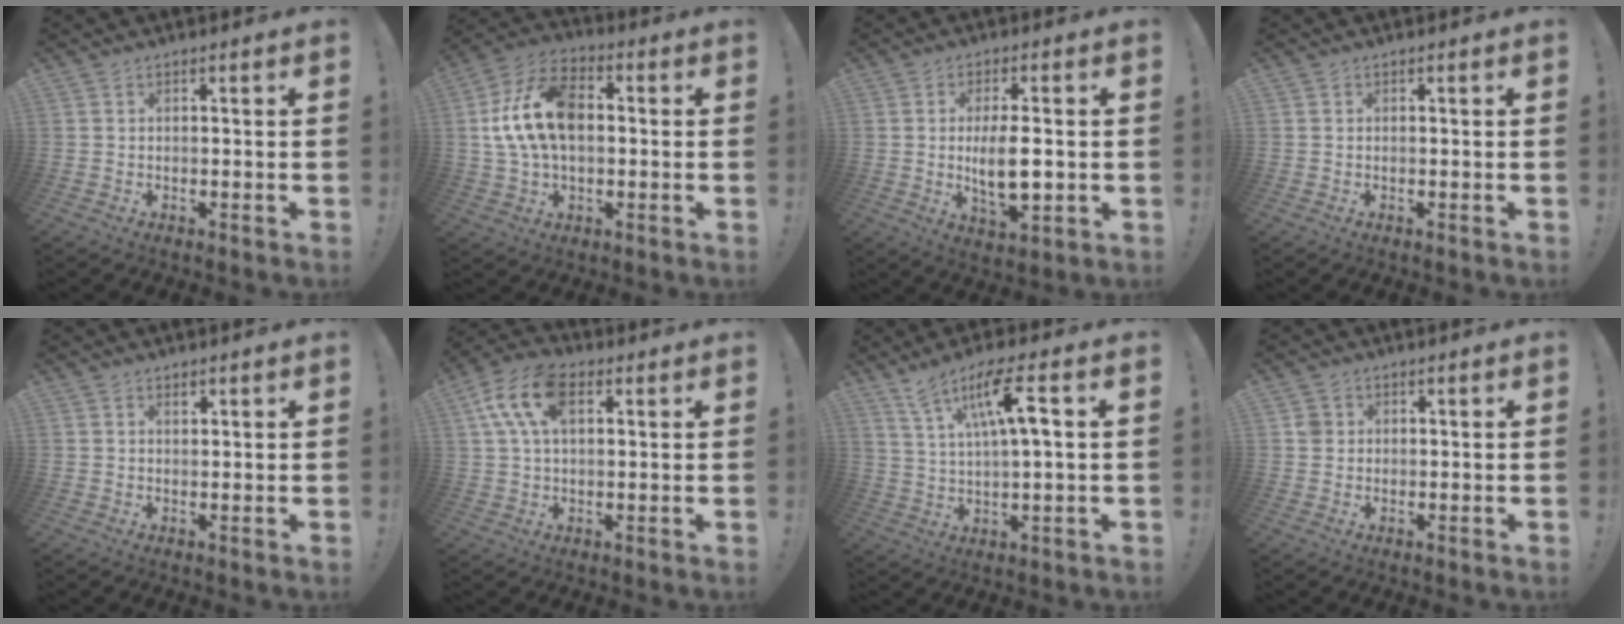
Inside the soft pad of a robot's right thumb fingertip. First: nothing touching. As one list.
[{"total": 16.4, "force": [1.3, 10.8, 12.2], "torque": [-0.234, 0.007, 0.023]}, {"total": 10.3, "force": [-0.6, 4.2, 9.4], "torque": [-0.159, -0.012, -0.013]}, {"total": 0.0}, {"total": 1.1, "force": [0.9, 0.5, 0.4], "torque": [0.008, -0.007, 0.015]}, {"total": 13.3, "force": [4.4, 7.7, 9.8], "torque": [-0.199, 0.003, 0.083]}, {"total": 11.9, "force": [4.7, 2.0, 10.8], "torque": [-0.189, -0.007, 0.073]}, {"total": 2.8, "force": [0.5, 2.6, 0.9], "torque": [-0.007, 0.004, 0.008]}]